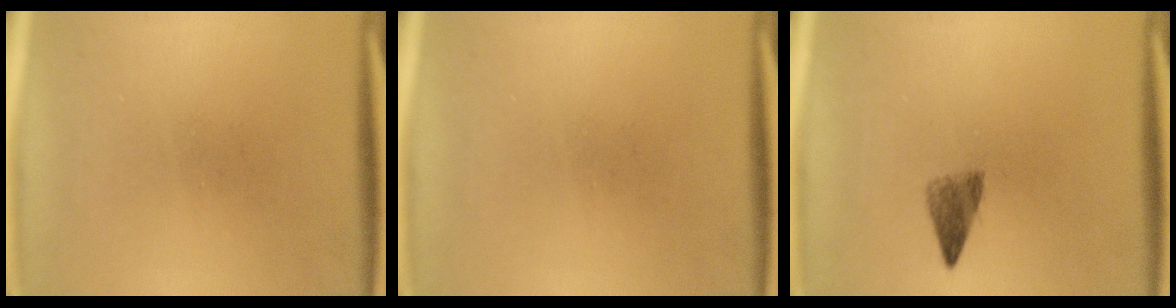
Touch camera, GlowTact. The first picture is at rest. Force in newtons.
{"total": 0.0}
{"total": 2.8}